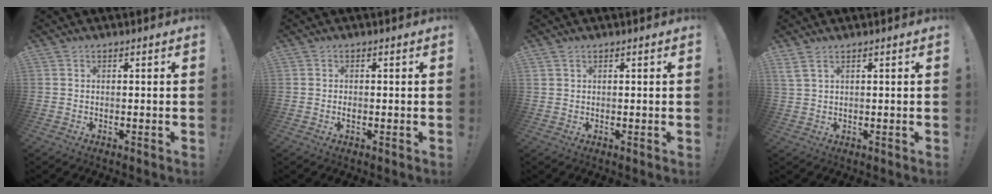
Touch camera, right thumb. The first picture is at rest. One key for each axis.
{"total": 0.9, "fx": -0.4, "fy": 0.4, "fz": 0.6, "tx": -0.005, "ty": -0.001, "tz": -0.009}
{"total": 1.0, "fx": 0.7, "fy": 0.7, "fz": 0.2, "tx": 0.002, "ty": -0.003, "tz": 0.013}
{"total": 2.9, "fx": 1.9, "fy": 0.8, "fz": 2.1, "tx": -0.044, "ty": -0.006, "tz": 0.036}